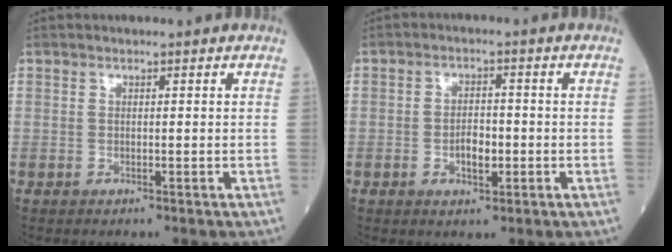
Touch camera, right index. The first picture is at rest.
{"total": 3.9, "force": [-1.0, 1.9, 3.3], "torque": [-0.054, 0.003, -0.017]}